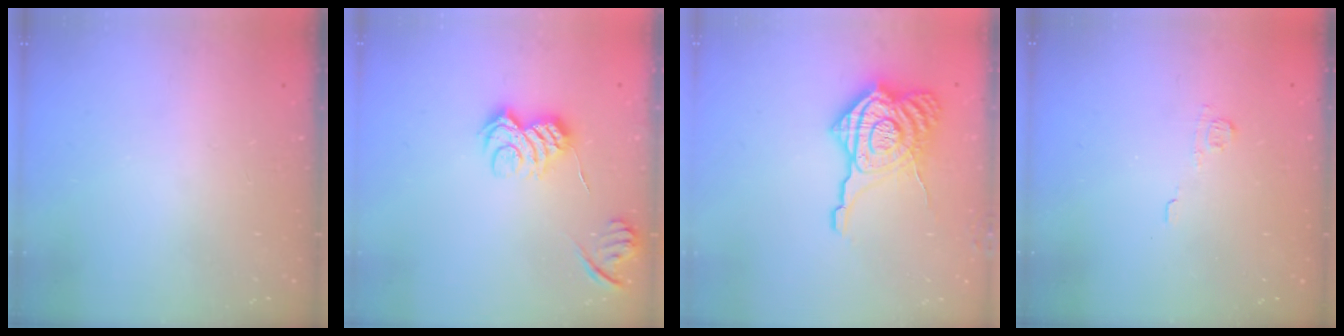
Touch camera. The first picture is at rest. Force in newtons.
{"total": 9.7, "press": 9.7, "slide": 0.4}
{"total": 16.3, "press": 16.2, "slide": 1.8}
{"total": 3.8, "press": 3.6, "slide": 1.1}